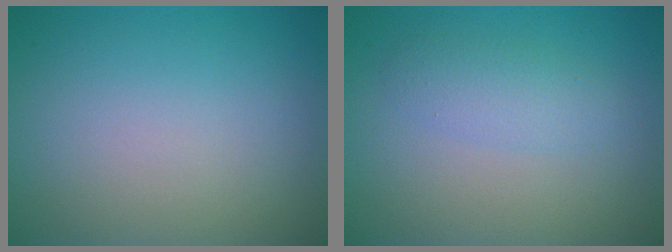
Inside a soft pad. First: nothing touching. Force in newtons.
{"total": 2.2, "press": 2.2, "slide": 0.1}